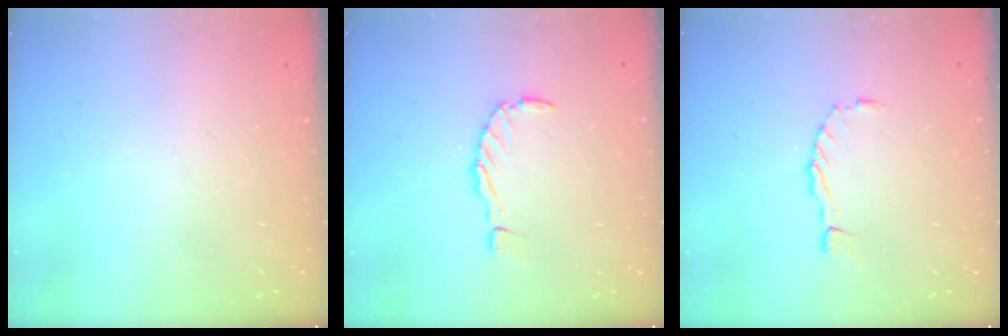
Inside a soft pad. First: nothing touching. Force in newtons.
{"total": 0.0}
{"total": 0.6, "press": 0.6, "slide": 0.1}